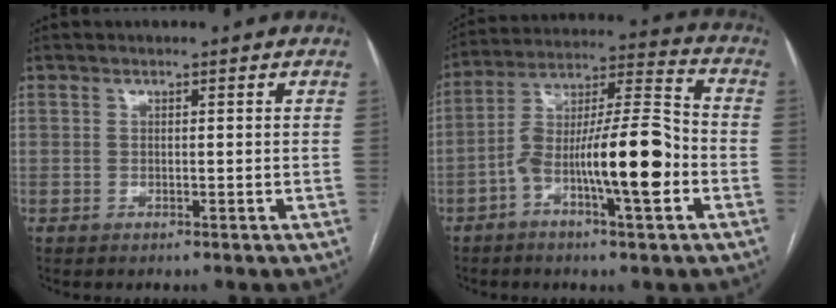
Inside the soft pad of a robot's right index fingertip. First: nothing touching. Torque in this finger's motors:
{"motor_torque": [1.71, -0.43, 0.73, 0.21]}